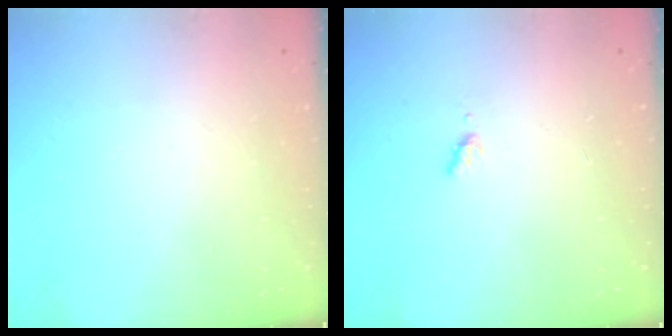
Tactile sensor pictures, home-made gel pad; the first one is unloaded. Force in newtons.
{"total": 4.4, "press": 4.4, "slide": 0.3}